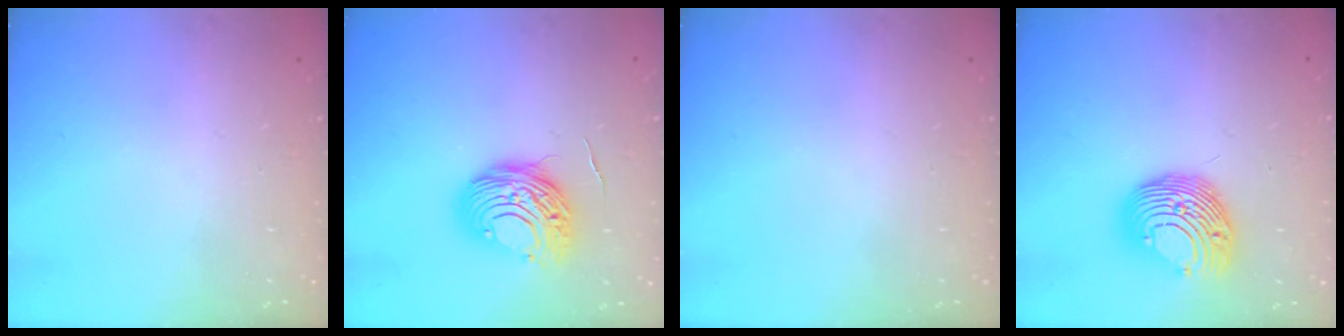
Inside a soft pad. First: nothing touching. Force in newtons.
{"total": 11.3, "press": 11.3, "slide": 0.9}
{"total": 0.0}
{"total": 14.2, "press": 14.2, "slide": 0.0}